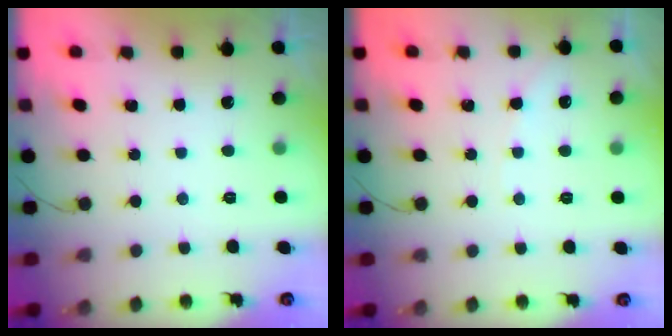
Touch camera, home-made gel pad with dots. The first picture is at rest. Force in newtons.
{"total": 3.5, "press": 3.5, "slide": 0.4}